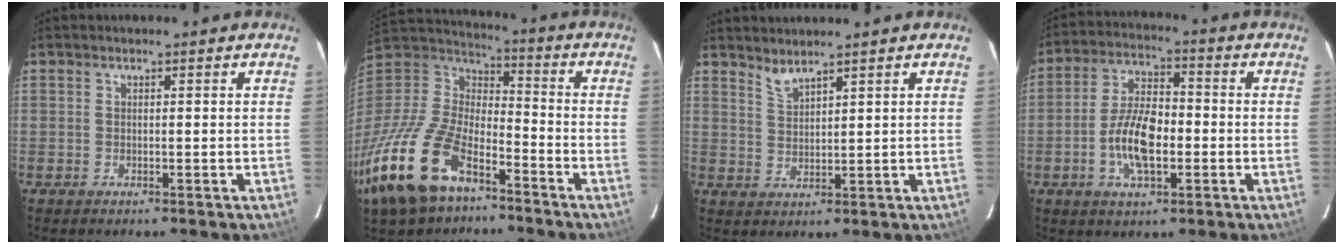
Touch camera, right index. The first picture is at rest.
{"total": 26.3, "force": [-15.9, 13.1, 16.3], "torque": [-0.379, -0.036, -0.285]}
{"total": 2.9, "force": [2.7, 0.2, 1.0], "torque": [-0.020, -0.002, 0.051]}
{"total": 10.5, "force": [-2.7, 4.9, 8.9], "torque": [-0.179, 0.007, -0.048]}